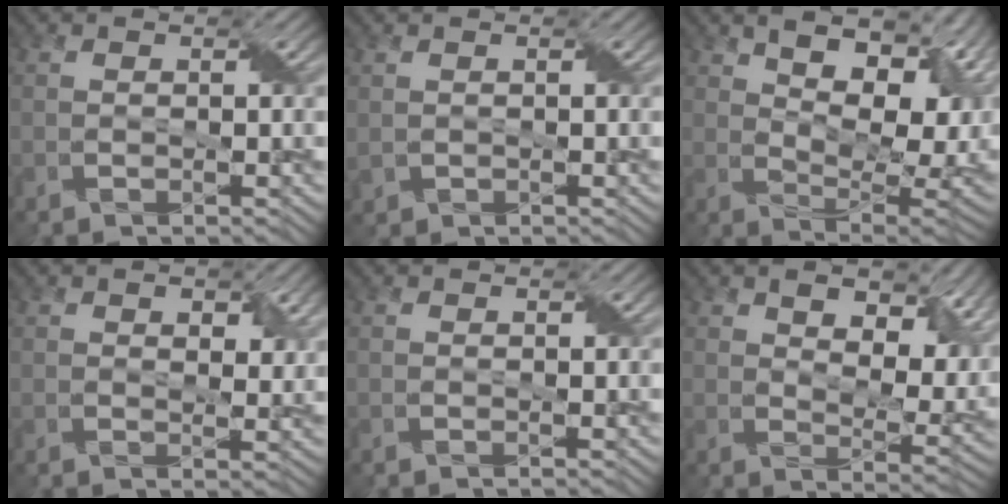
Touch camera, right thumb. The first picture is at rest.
{"total": 1.0, "force": [0.3, 0.8, 0.5], "torque": [-0.018, 0.000, 0.010]}
{"total": 17.3, "force": [6.8, 8.0, 13.8], "torque": [-0.206, 0.034, 0.110]}
{"total": 3.6, "force": [1.9, 1.8, 2.5], "torque": [-0.043, -0.004, 0.033]}
{"total": 0.0}
{"total": 11.3, "force": [5.2, 5.8, 8.2], "torque": [-0.135, -0.007, 0.086]}